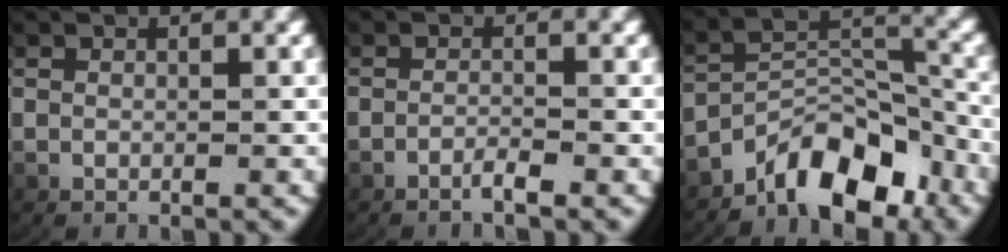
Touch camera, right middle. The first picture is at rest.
{"total": 1.5, "force": [-1.3, 0.1, 0.7], "torque": [-0.020, 0.002, -0.026]}
{"total": 6.9, "force": [-4.9, 2.7, 4.1], "torque": [-0.044, 0.005, -0.081]}